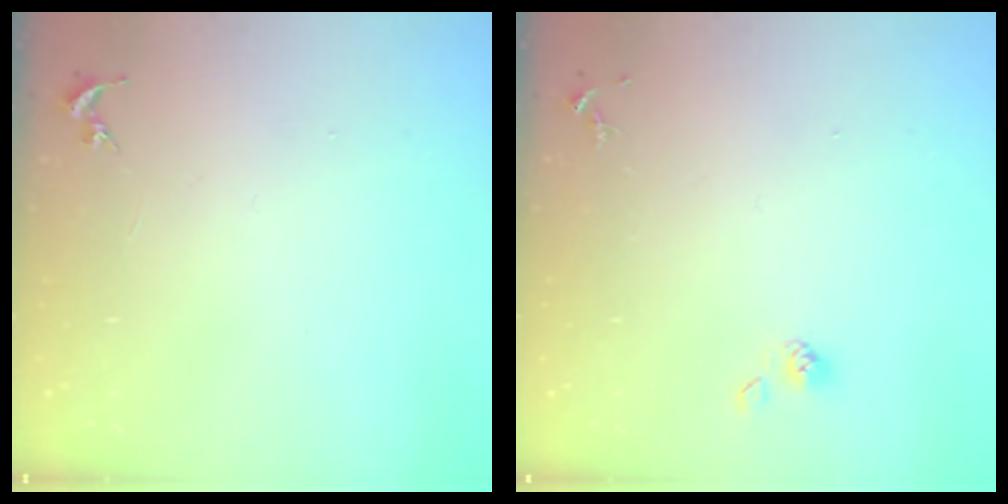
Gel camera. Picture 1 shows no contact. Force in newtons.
{"total": 3.9, "press": 3.7, "slide": 1.2}